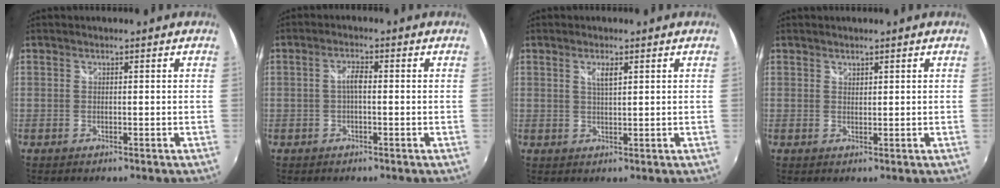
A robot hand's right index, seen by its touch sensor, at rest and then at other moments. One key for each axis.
{"total": 1.8, "fx": -0.2, "fy": 0.6, "fz": 1.7, "tx": -0.031, "ty": 0.005, "tz": -0.005}
{"total": 2.5, "fx": 1.1, "fy": 0.6, "fz": 2.2, "tx": -0.038, "ty": 0.000, "tz": 0.018}
{"total": 0.8, "fx": 0.8, "fy": 0.3, "fz": 0.1, "tx": 0.000, "ty": 0.000, "tz": 0.014}